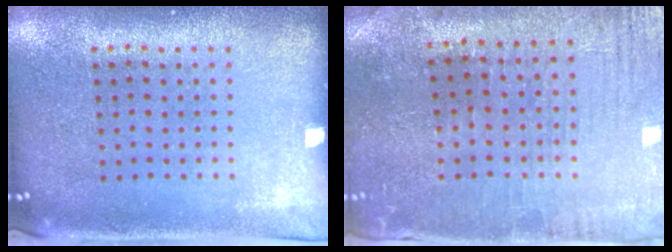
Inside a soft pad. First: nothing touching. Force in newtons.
{"total": 0.8, "press": 0.7, "slide": 0.4}